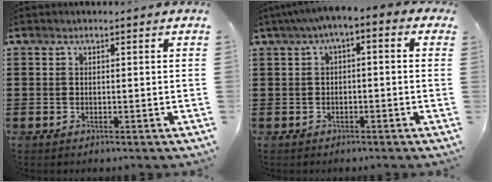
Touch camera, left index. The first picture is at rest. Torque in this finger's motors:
{"motor_torque": [2.14, 0.00, 0.84, 0.21]}